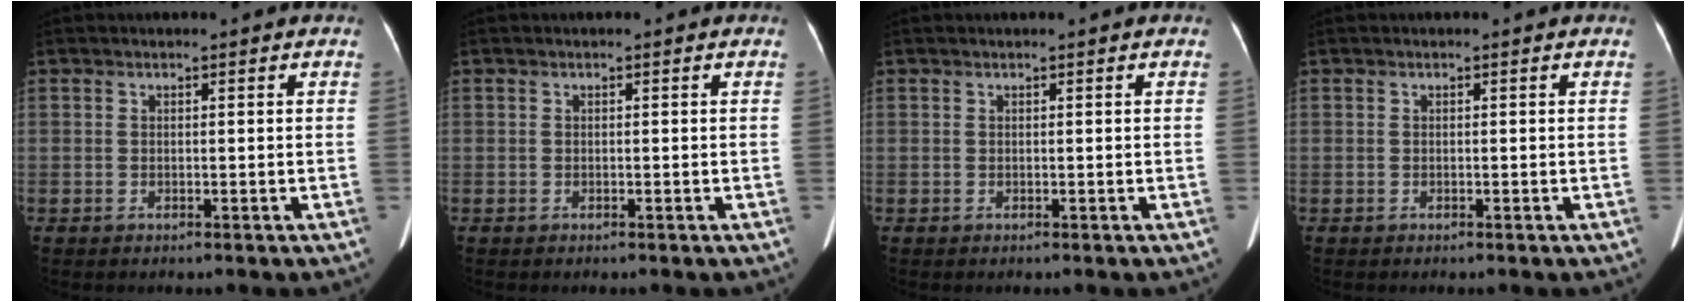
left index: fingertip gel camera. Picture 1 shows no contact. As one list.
[{"total": 0.0}, {"total": 0.0}, {"total": 0.0}]